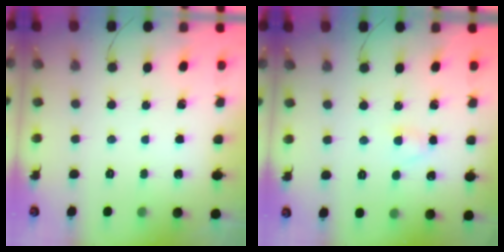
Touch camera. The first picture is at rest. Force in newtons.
{"total": 2.6, "press": 2.3, "slide": 1.0}